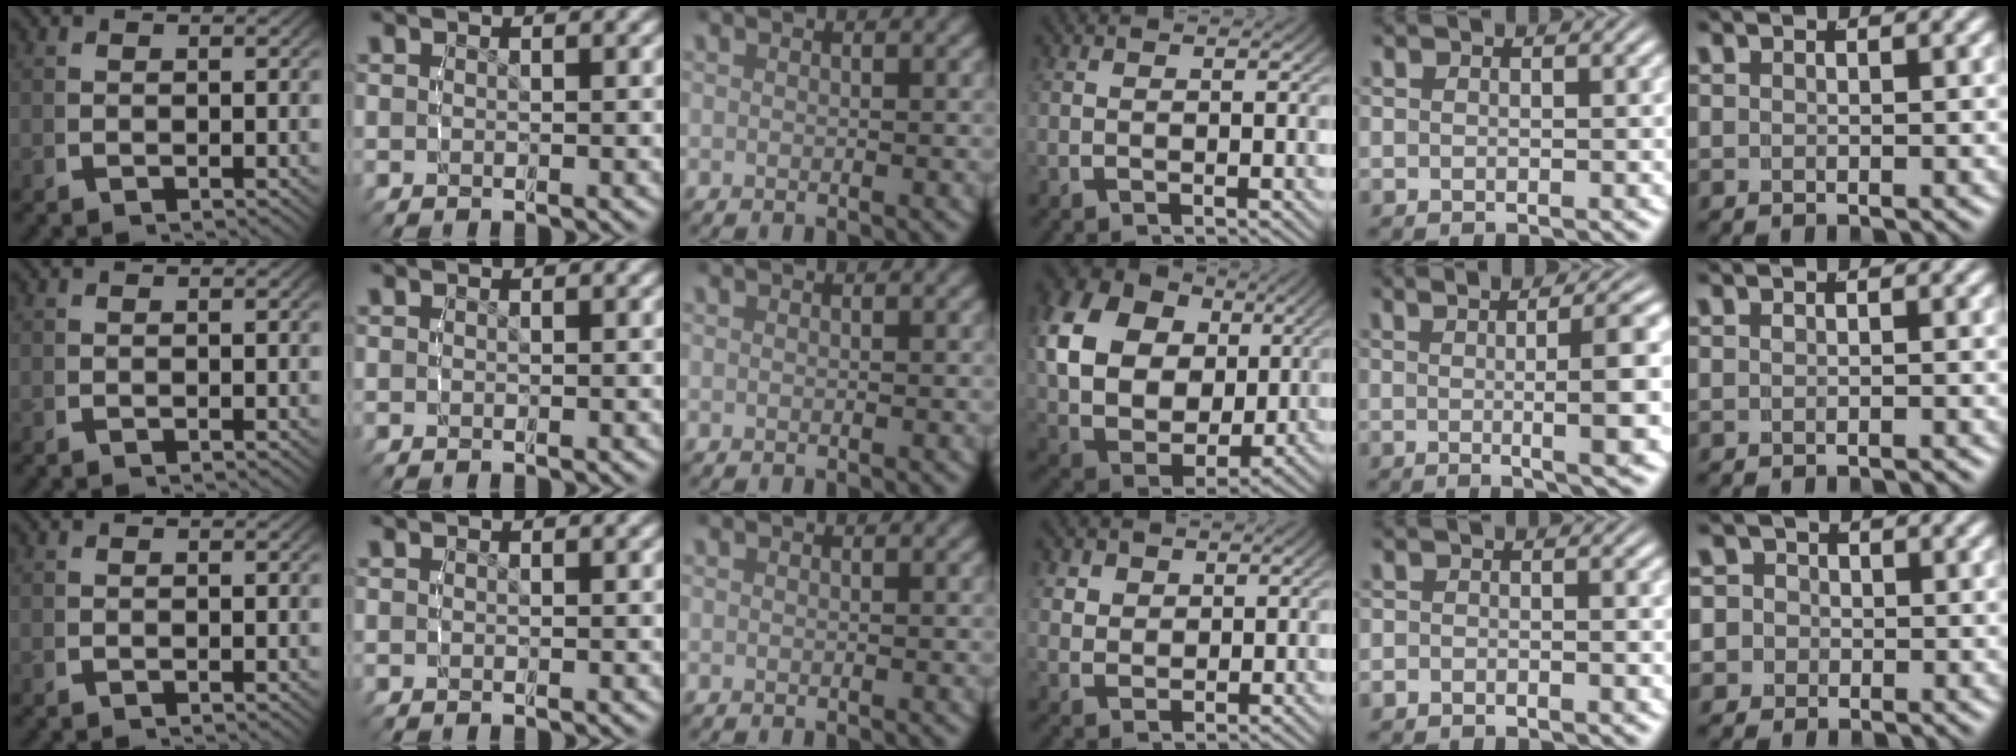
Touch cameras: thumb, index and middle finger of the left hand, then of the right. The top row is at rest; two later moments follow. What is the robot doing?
{"motion": "lift_and_place", "object": "cloth"}